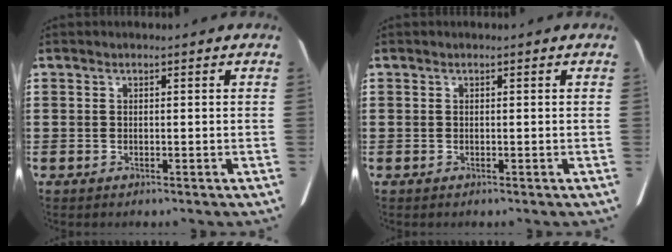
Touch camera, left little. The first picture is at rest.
{"total": 0.0}